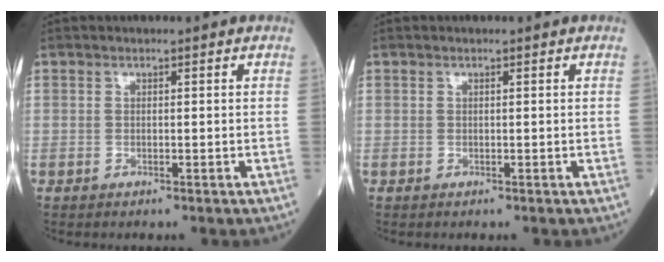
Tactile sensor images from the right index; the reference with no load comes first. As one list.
[{"total": 0.0}]